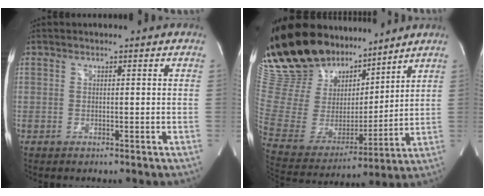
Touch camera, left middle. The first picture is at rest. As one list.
[{"total": 22.6, "force": [18.6, 8.4, 9.8], "torque": [-0.199, 0.008, 0.337]}]